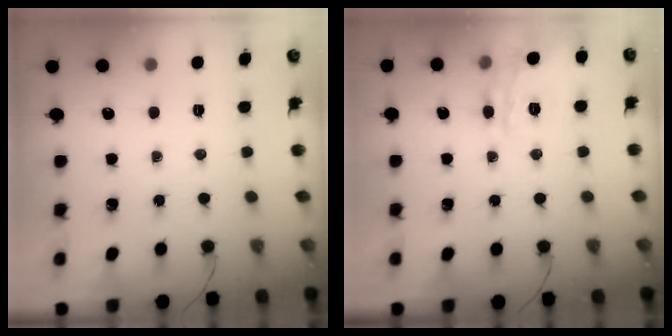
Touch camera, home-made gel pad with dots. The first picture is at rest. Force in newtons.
{"total": 14.1, "press": 14.1, "slide": 0.6}